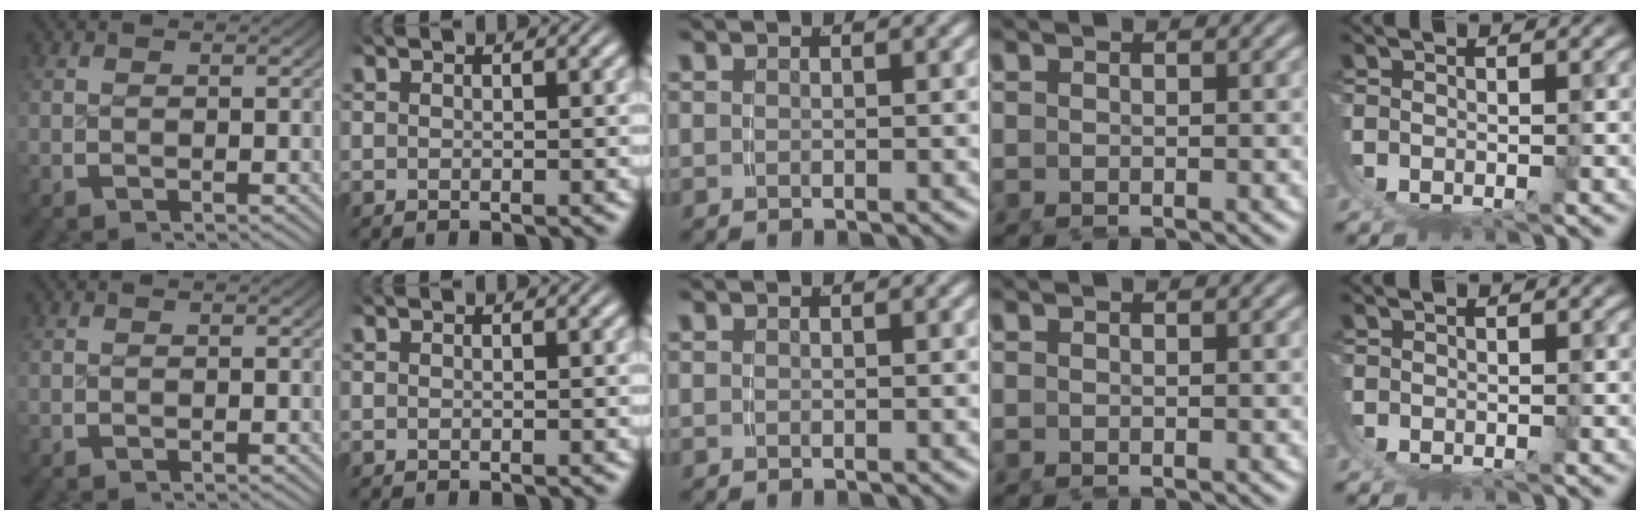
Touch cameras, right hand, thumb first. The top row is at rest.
{}